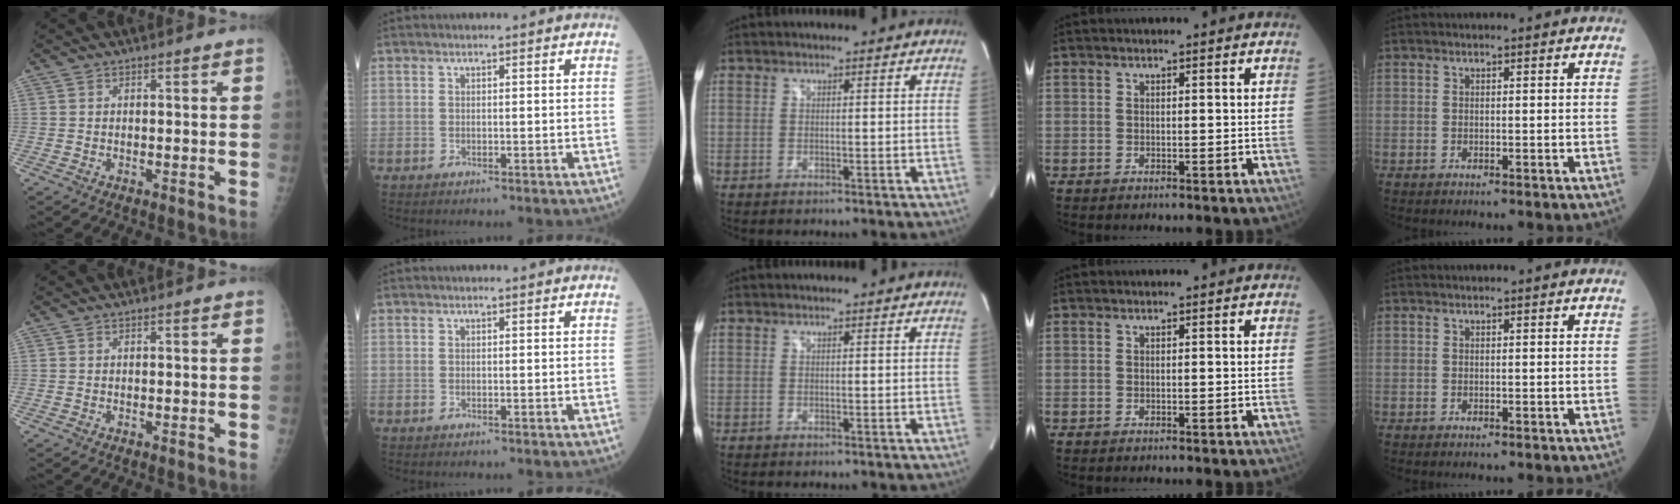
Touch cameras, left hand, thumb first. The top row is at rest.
{}